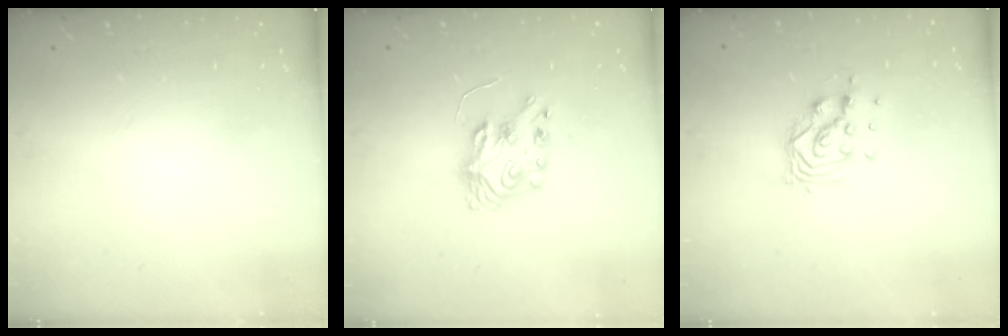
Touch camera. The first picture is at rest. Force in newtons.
{"total": 7.9, "press": 7.9, "slide": 0.2}
{"total": 9.3, "press": 9.3, "slide": 0.9}